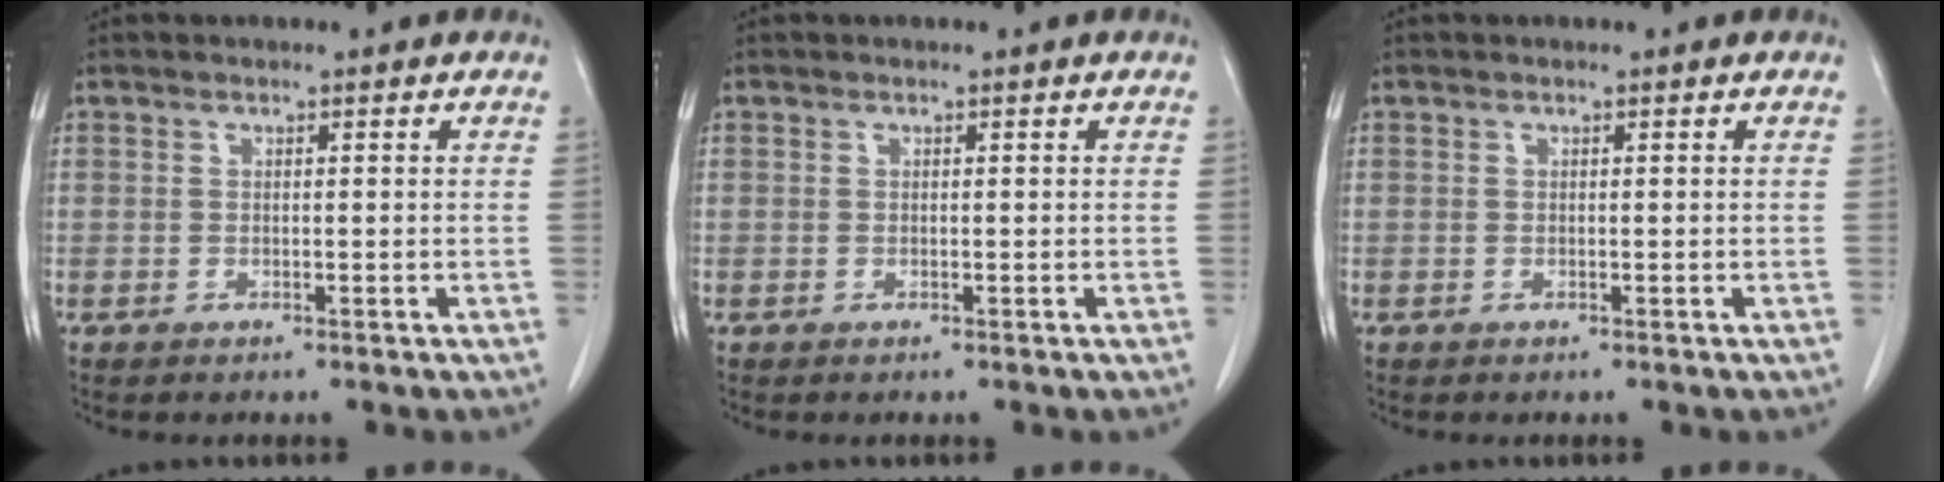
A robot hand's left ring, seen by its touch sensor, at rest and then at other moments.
{"total": 0.0}
{"total": 0.0}